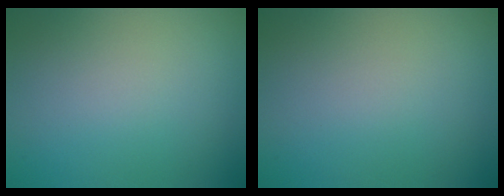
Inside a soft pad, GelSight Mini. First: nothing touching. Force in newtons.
{"total": 0.0}